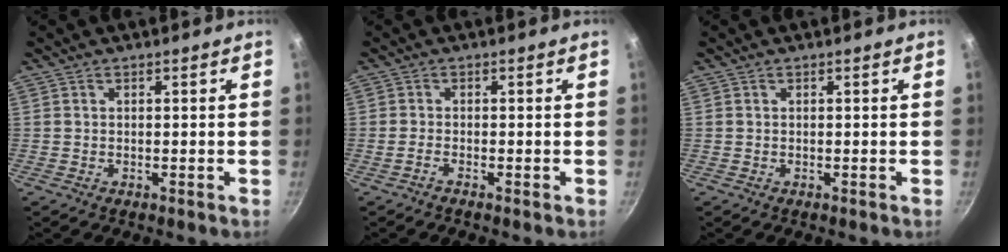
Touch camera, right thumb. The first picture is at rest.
{"total": 1.1, "force": [-0.9, 0.0, 0.7], "torque": [-0.024, 0.004, -0.024]}
{"total": 0.0}